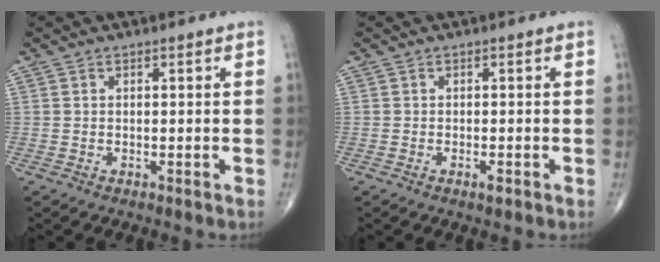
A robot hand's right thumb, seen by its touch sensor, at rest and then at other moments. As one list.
[{"total": 1.1, "force": [-0.6, 0.3, 0.9], "torque": [-0.014, -0.002, -0.010]}]